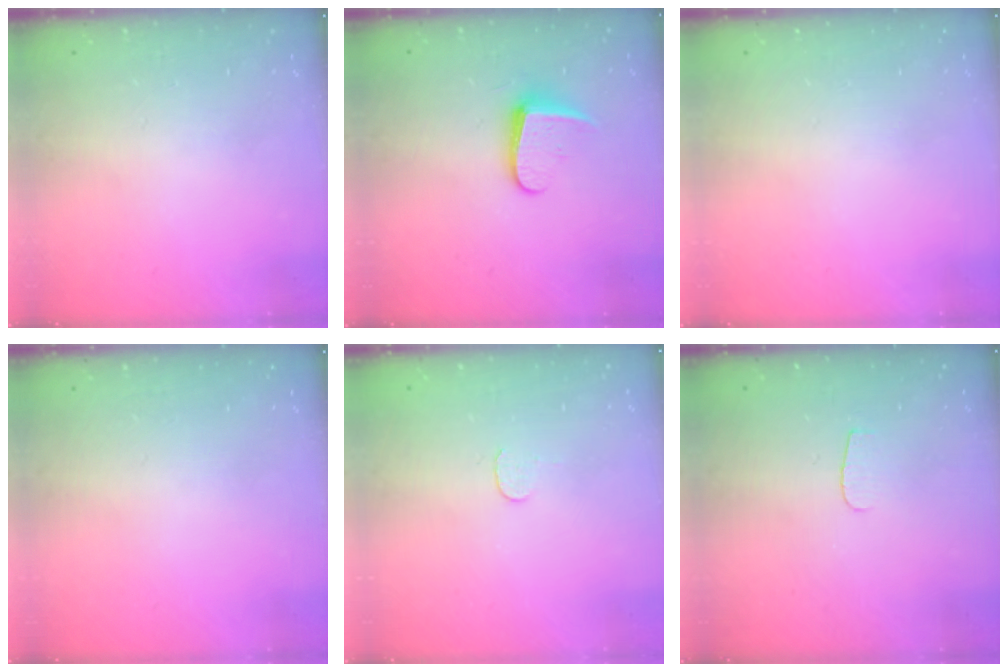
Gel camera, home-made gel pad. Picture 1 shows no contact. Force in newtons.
{"total": 8.9, "press": 8.8, "slide": 0.8}
{"total": 0.0}
{"total": 0.0}
{"total": 3.7, "press": 3.7, "slide": 0.3}
{"total": 3.4, "press": 3.4, "slide": 0.4}